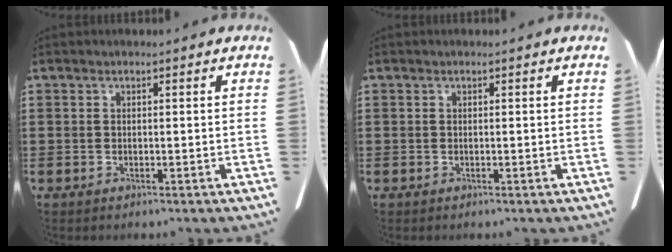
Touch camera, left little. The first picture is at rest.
{"total": 0.0}